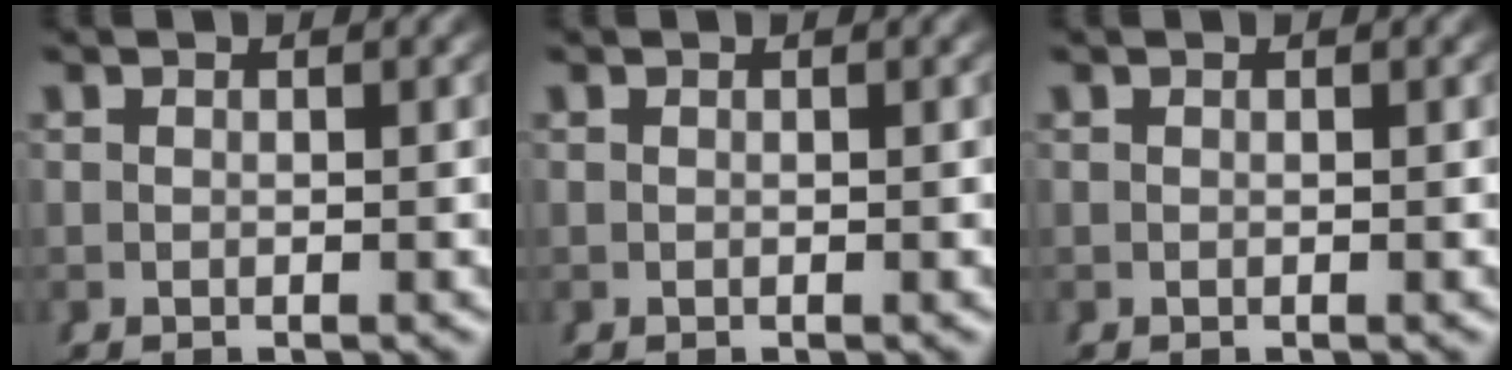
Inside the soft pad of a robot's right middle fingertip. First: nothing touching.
{"total": 0.0}
{"total": 0.0}